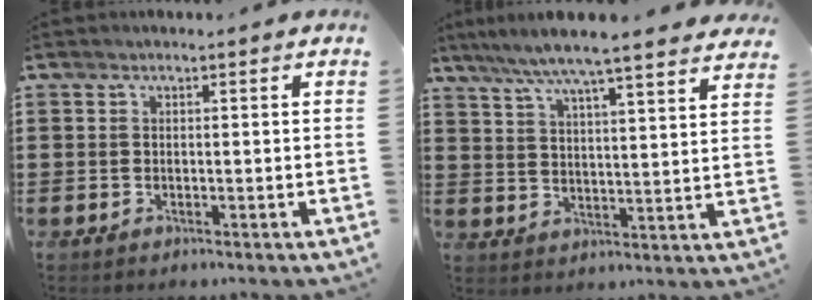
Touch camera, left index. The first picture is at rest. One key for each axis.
{"total": 6.7, "fx": 5.9, "fy": -0.6, "fz": 3.2, "tx": -0.085, "ty": -0.033, "tz": 0.098}